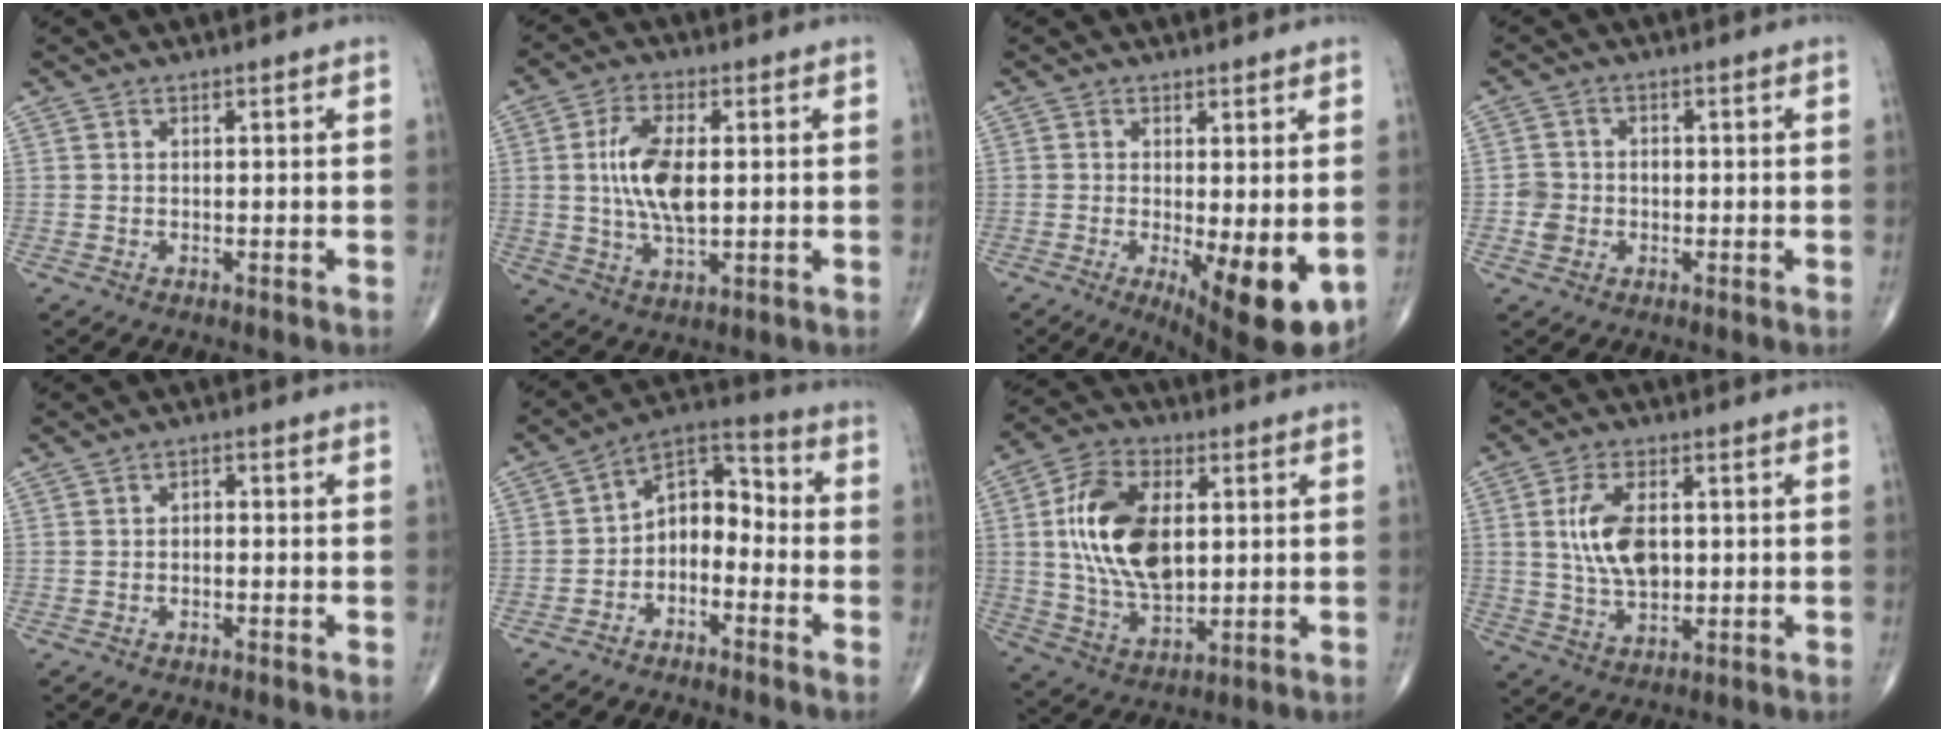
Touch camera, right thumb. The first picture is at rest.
{"total": 10.5, "force": [0.8, 4.8, 9.2], "torque": [-0.183, -0.004, 0.018]}
{"total": 10.9, "force": [-2.5, 3.3, 10.1], "torque": [-0.136, -0.024, -0.027]}
{"total": 3.5, "force": [-0.9, 3.2, 1.2], "torque": [-0.008, 0.011, -0.018]}
{"total": 1.4, "force": [-0.3, 0.9, 1.0], "torque": [-0.010, 0.008, -0.009]}
{"total": 9.5, "force": [-3.2, 6.2, 6.4], "torque": [-0.080, 0.063, -0.070]}
{"total": 16.8, "force": [2.3, 9.7, 13.6], "torque": [-0.244, -0.004, 0.046]}
{"total": 9.7, "force": [1.2, 5.3, 8.0], "torque": [-0.150, -0.003, 0.028]}